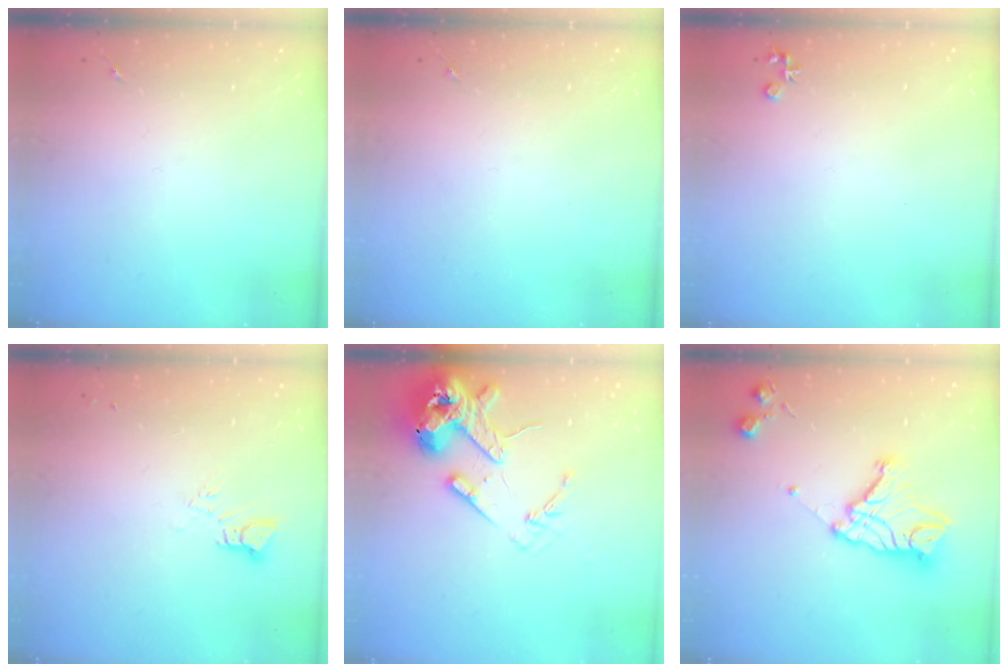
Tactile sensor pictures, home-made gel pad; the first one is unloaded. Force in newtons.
{"total": 0.0}
{"total": 3.7, "press": 3.6, "slide": 0.4}
{"total": 3.4, "press": 3.4, "slide": 0.1}
{"total": 14.8, "press": 14.6, "slide": 2.1}
{"total": 15.7, "press": 15.6, "slide": 1.3}